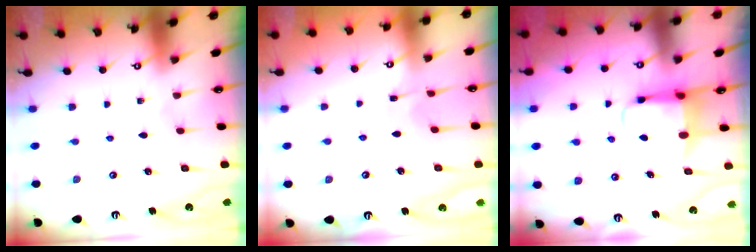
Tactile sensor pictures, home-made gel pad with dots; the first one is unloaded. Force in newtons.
{"total": 5.2, "press": 5.2, "slide": 0.2}
{"total": 5.1, "press": 5.0, "slide": 0.4}